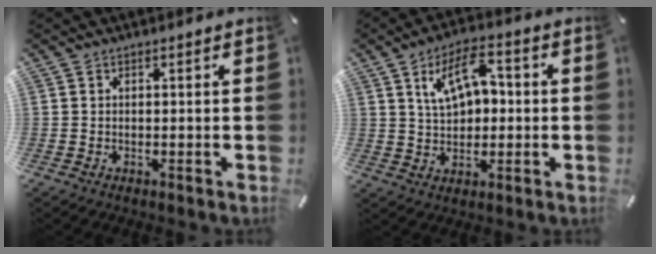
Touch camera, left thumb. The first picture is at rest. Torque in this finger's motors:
{"motor_torque": [1.19, 1.37, 0.43, -0.24, 0.13]}